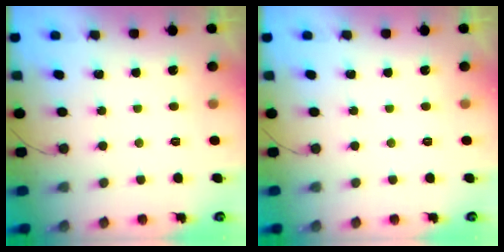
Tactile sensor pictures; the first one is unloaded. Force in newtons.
{"total": 0.0}